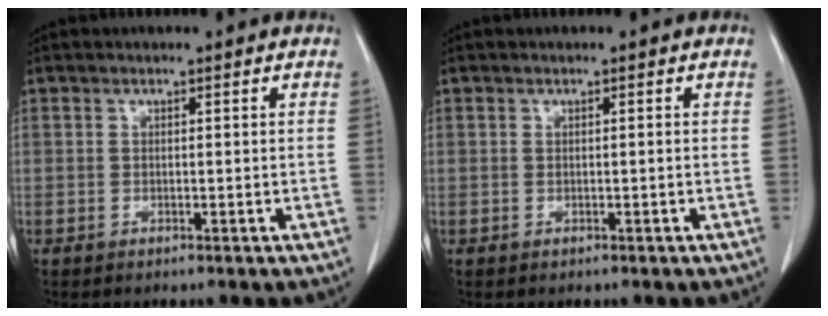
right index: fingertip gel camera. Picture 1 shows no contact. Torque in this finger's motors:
{"motor_torque": [-0.20, 0.21, 0.01, -0.01]}